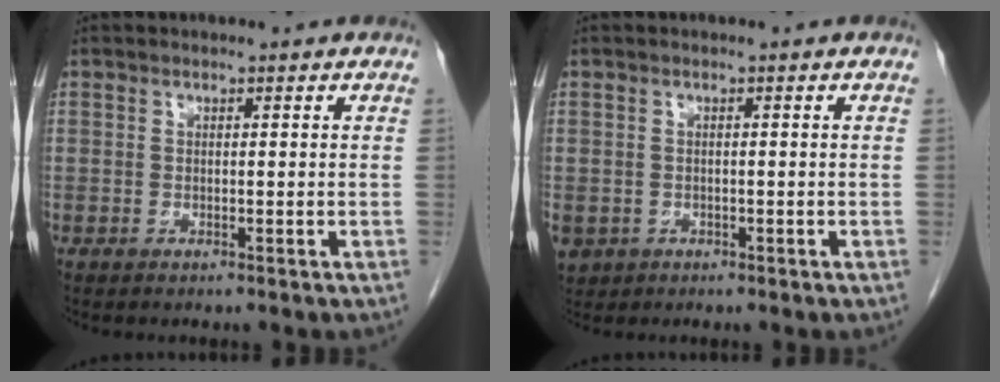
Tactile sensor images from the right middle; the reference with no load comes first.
{"total": 4.0, "force": [-1.7, 3.4, 1.1], "torque": [-0.030, -0.002, -0.022]}